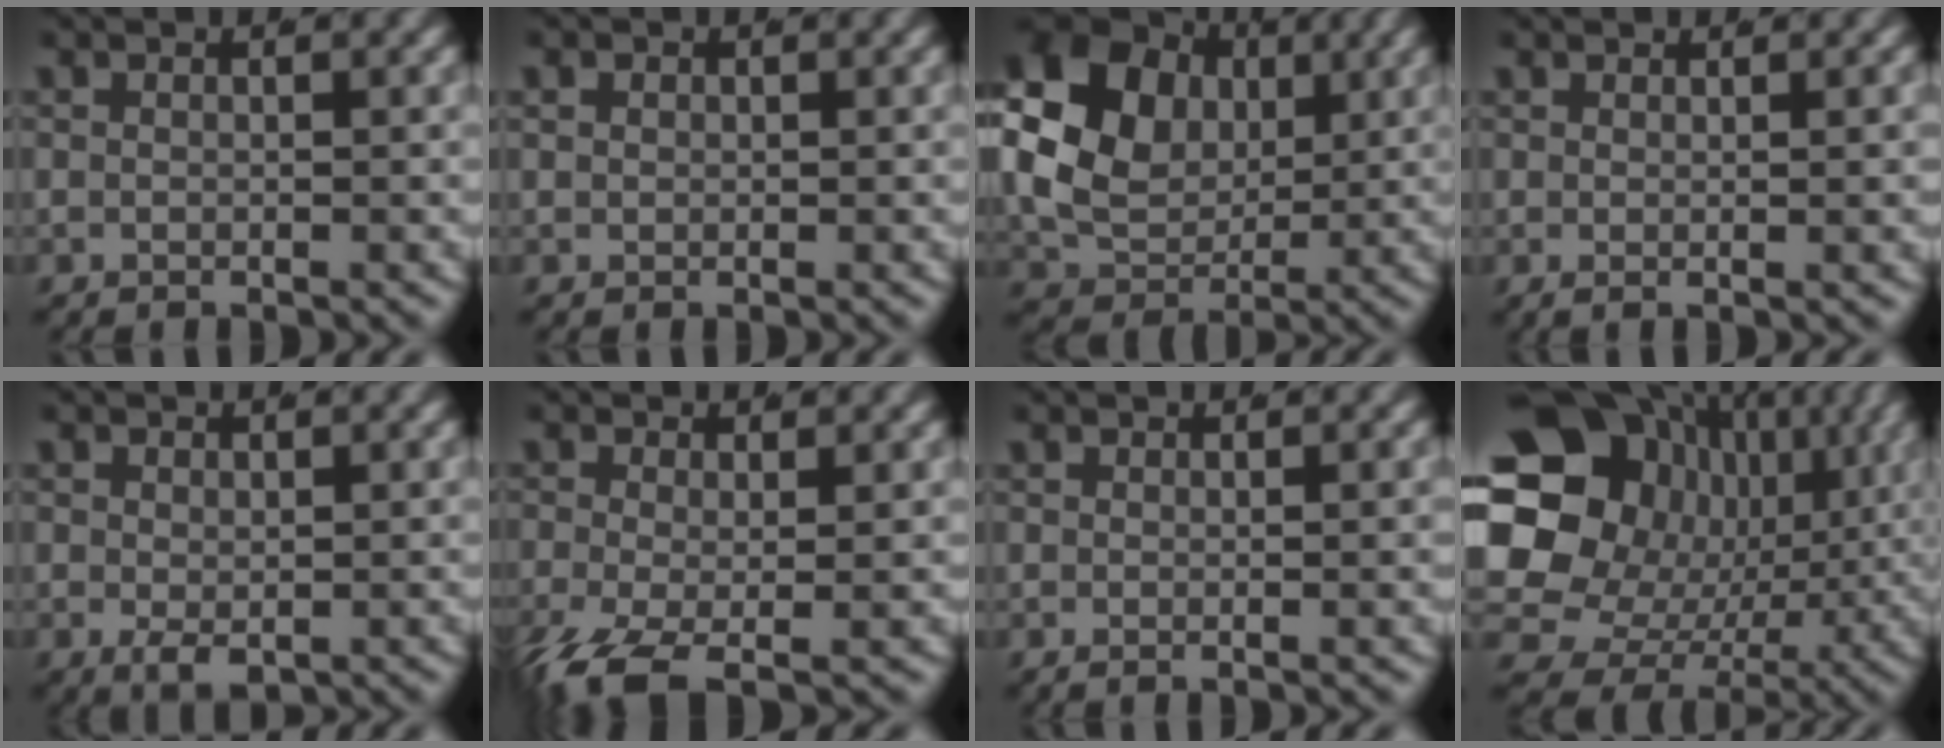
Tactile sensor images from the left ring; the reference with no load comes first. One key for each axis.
{"total": 1.0, "fx": 0.4, "fy": 0.8, "fz": 0.4, "tx": -0.013, "ty": -0.006, "tz": 0.011}
{"total": 15.5, "fx": 3.4, "fy": 12.4, "fz": 8.6, "tx": -0.182, "ty": -0.009, "tz": 0.054}
{"total": 0.9, "fx": 0.4, "fy": -0.4, "fz": 0.6, "tx": -0.008, "ty": -0.011, "tz": 0.015}
{"total": 2.2, "fx": -0.6, "fy": 1.2, "fz": 1.7, "tx": -0.036, "ty": -0.026, "tz": 0.008}
{"total": 4.7, "fx": -3.1, "fy": 1.9, "fz": 3.0, "tx": -0.085, "ty": -0.045, "tz": -0.030}
{"total": 0.6, "fx": 0.2, "fy": -0.3, "fz": 0.4, "tx": -0.006, "ty": -0.010, "tz": 0.011}
{"total": 23.5, "fx": 1.9, "fy": 19.3, "fz": 13.3, "tx": -0.254, "ty": -0.053, "tz": 0.036}